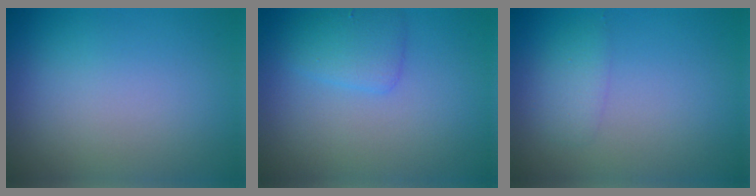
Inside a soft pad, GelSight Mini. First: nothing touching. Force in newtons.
{"total": 2.4, "press": 2.4, "slide": 0.0}
{"total": 1.4, "press": 1.4, "slide": 0.1}